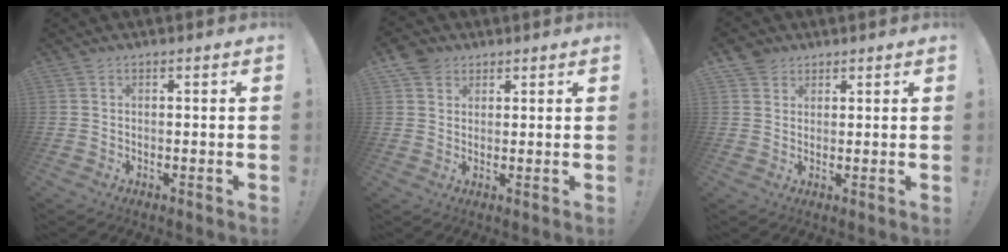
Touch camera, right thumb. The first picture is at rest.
{"total": 5.0, "force": [3.0, 3.8, 1.2], "torque": [-0.016, -0.016, 0.058]}
{"total": 3.9, "force": [2.7, 2.8, 0.5], "torque": [-0.007, -0.013, 0.050]}